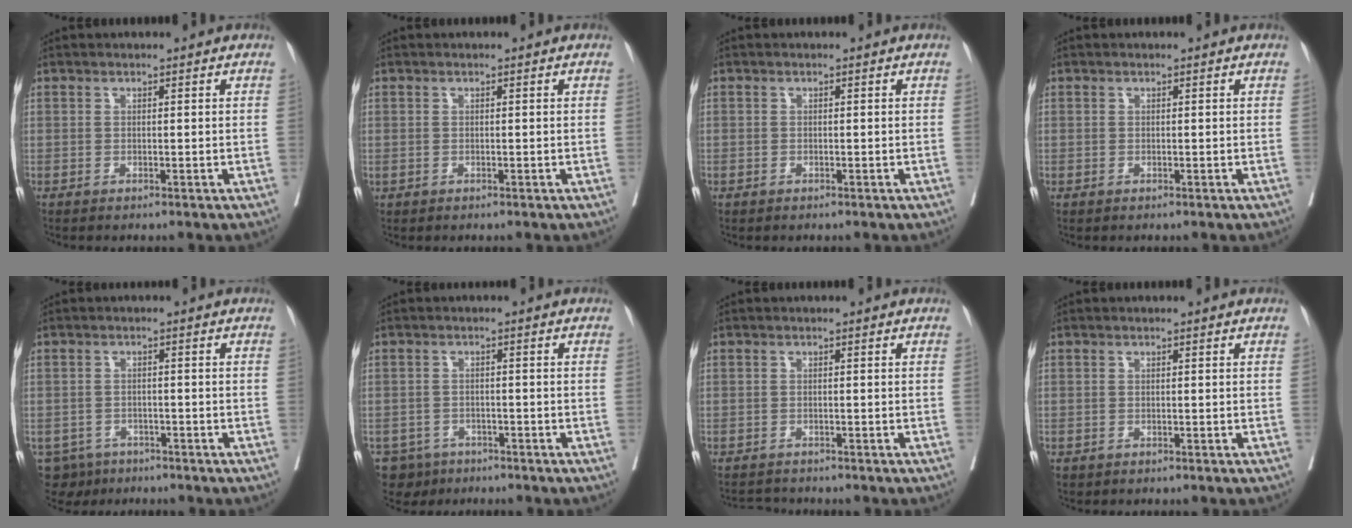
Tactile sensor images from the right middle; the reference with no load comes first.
{"total": 0.0}
{"total": 0.5, "force": [-0.2, 0.5, -0.1], "torque": [0.002, 0.006, -0.007]}
{"total": 0.0}
{"total": 6.1, "force": [-4.4, 4.0, 0.9], "torque": [-0.013, -0.002, -0.067]}
{"total": 5.5, "force": [-4.0, 3.7, 0.6], "torque": [-0.005, 0.003, -0.063]}
{"total": 1.8, "force": [-1.8, 0.3, -0.2], "torque": [0.003, -0.008, -0.029]}
{"total": 0.0}